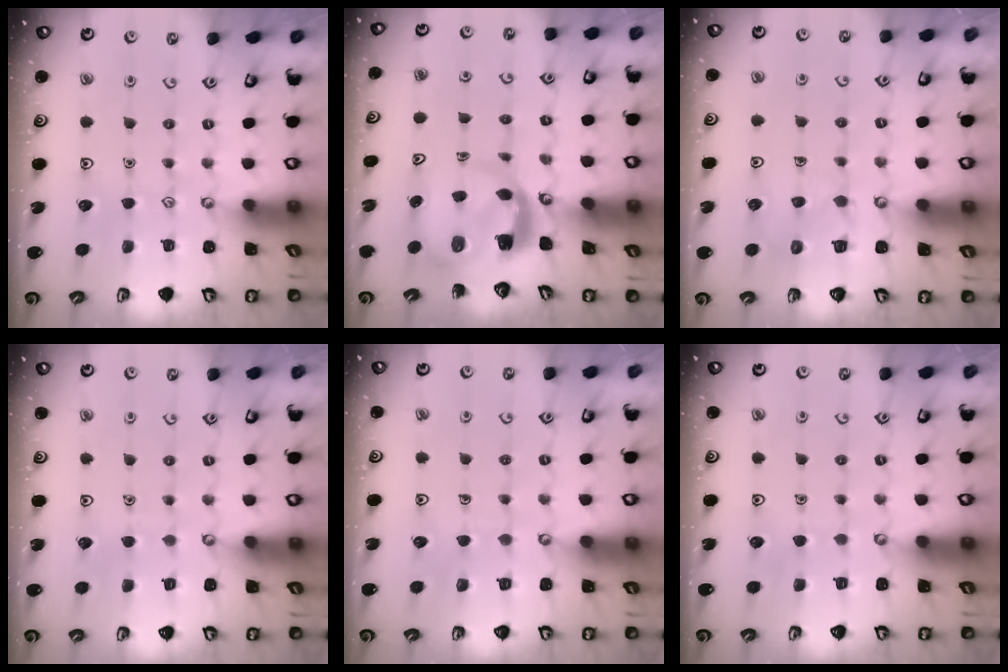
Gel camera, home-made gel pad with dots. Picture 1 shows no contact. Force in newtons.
{"total": 4.6, "press": 4.5, "slide": 0.5}
{"total": 5.2, "press": 5.2, "slide": 0.5}
{"total": 2.5, "press": 2.5, "slide": 0.3}
{"total": 4.7, "press": 4.6, "slide": 0.4}
{"total": 3.2, "press": 3.2, "slide": 0.3}